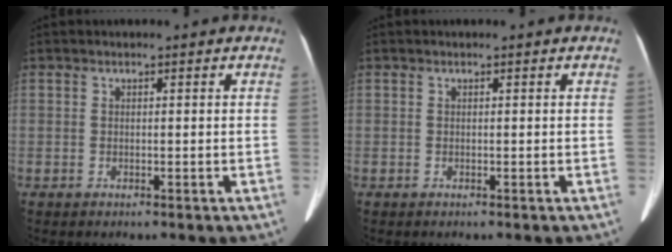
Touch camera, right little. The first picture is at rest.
{"total": 0.0}